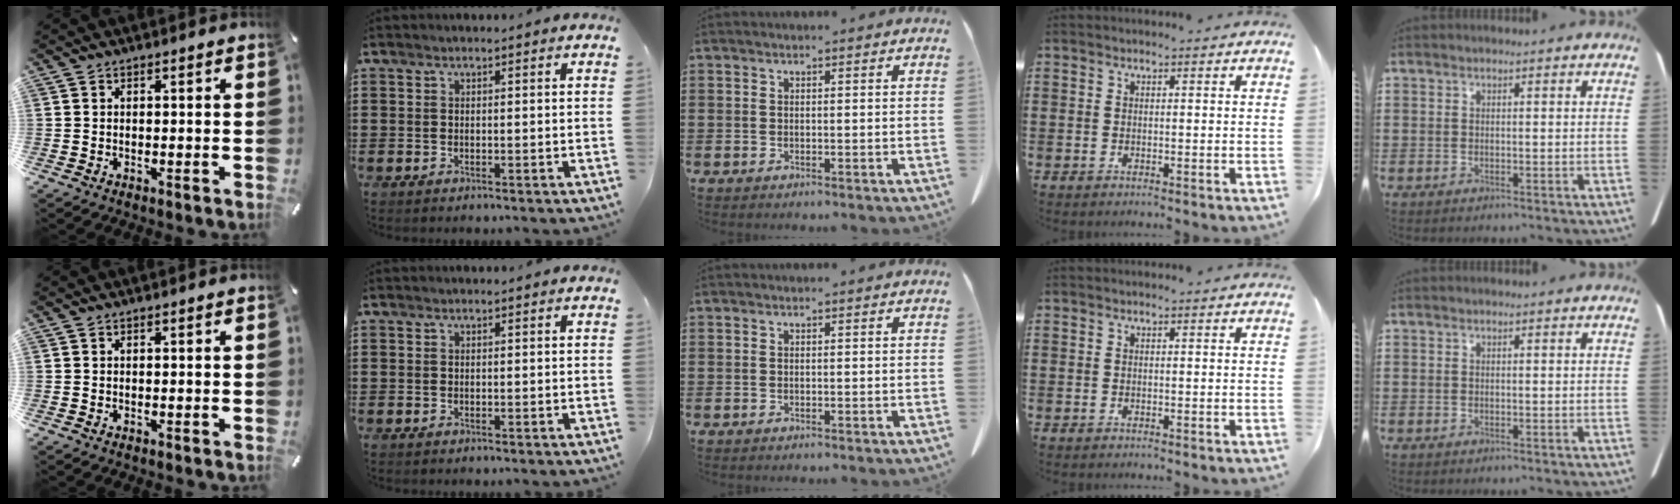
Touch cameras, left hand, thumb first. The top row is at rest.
{}